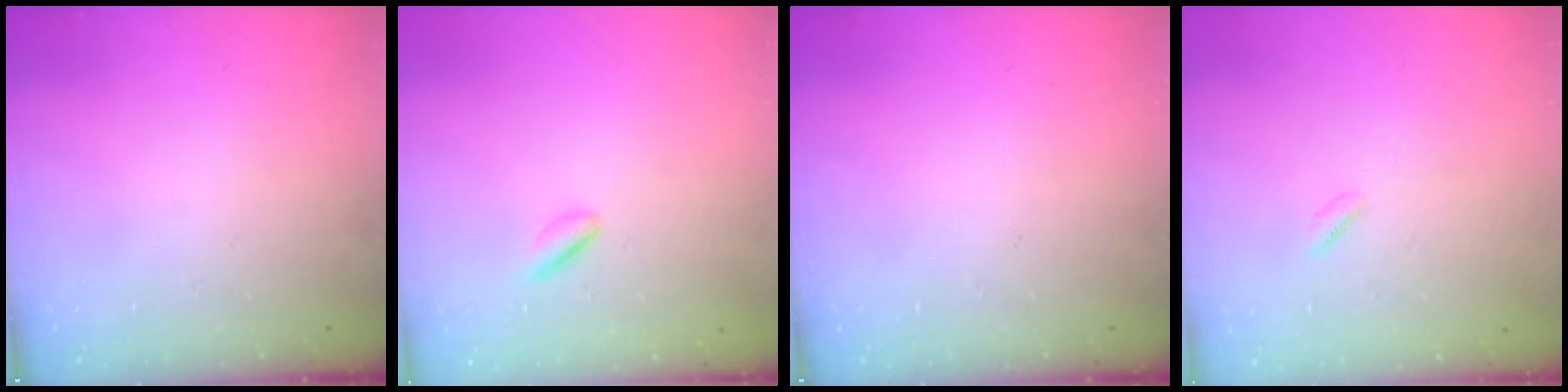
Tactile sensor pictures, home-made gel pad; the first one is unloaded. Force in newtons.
{"total": 2.1, "press": 2.0, "slide": 0.7}
{"total": 0.0}
{"total": 0.7, "press": 0.2, "slide": 0.7}